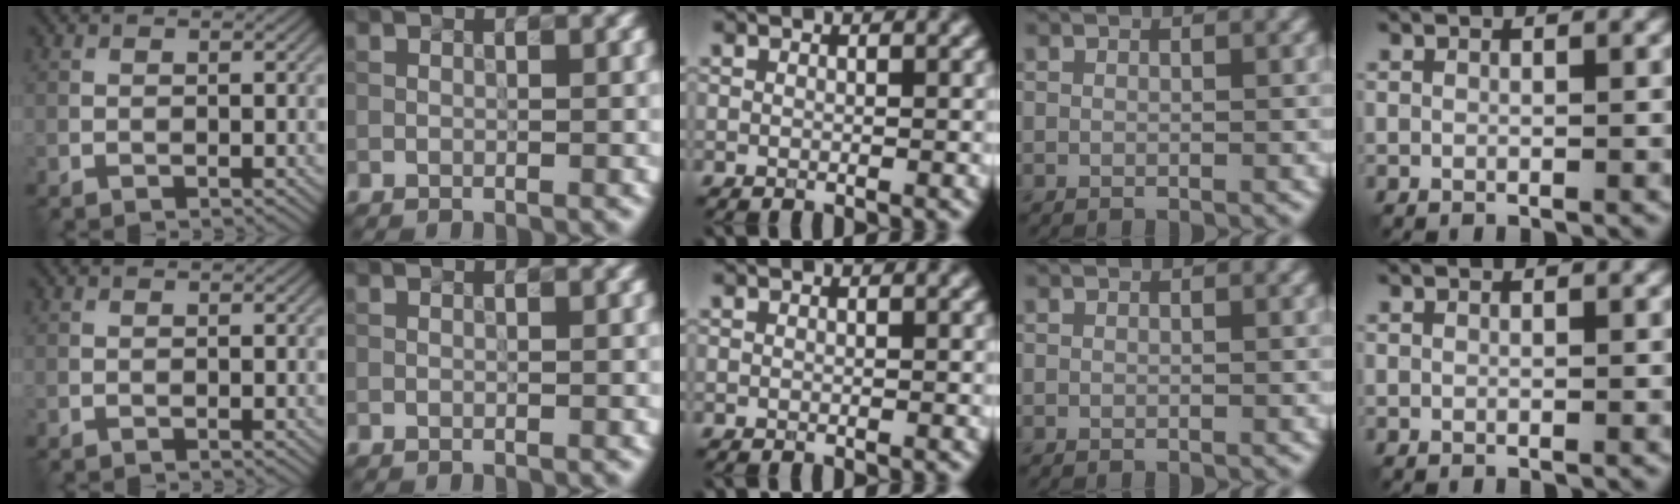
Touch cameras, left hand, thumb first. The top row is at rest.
{}